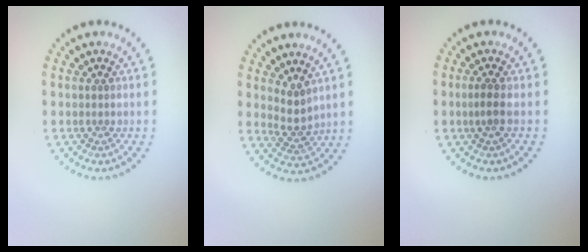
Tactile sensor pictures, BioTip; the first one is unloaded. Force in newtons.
{"total": 2.2, "press": 1.7, "slide": 1.4}
{"total": 1.4, "press": 1.2, "slide": 0.8}